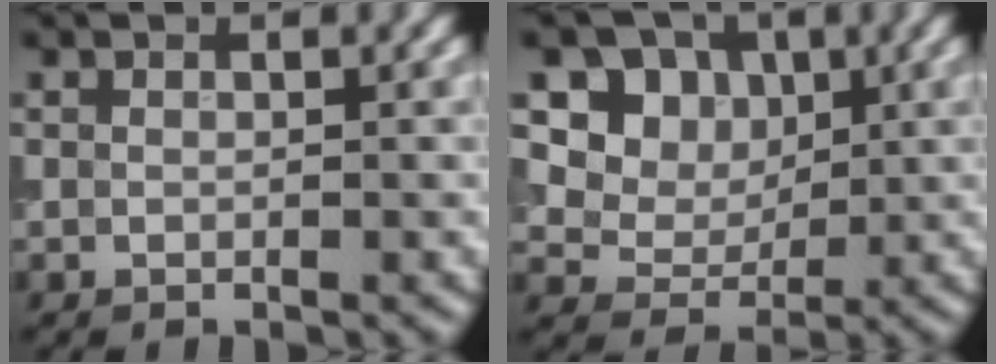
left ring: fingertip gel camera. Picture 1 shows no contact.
{"total": 10.8, "force": [4.8, 8.6, 4.5], "torque": [-0.097, 0.010, 0.082]}